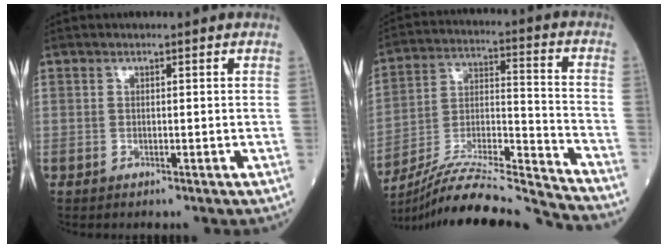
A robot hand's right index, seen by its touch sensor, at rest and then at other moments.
{"total": 22.0, "force": [-20.8, -1.1, 7.0], "torque": [-0.143, -0.011, -0.344]}